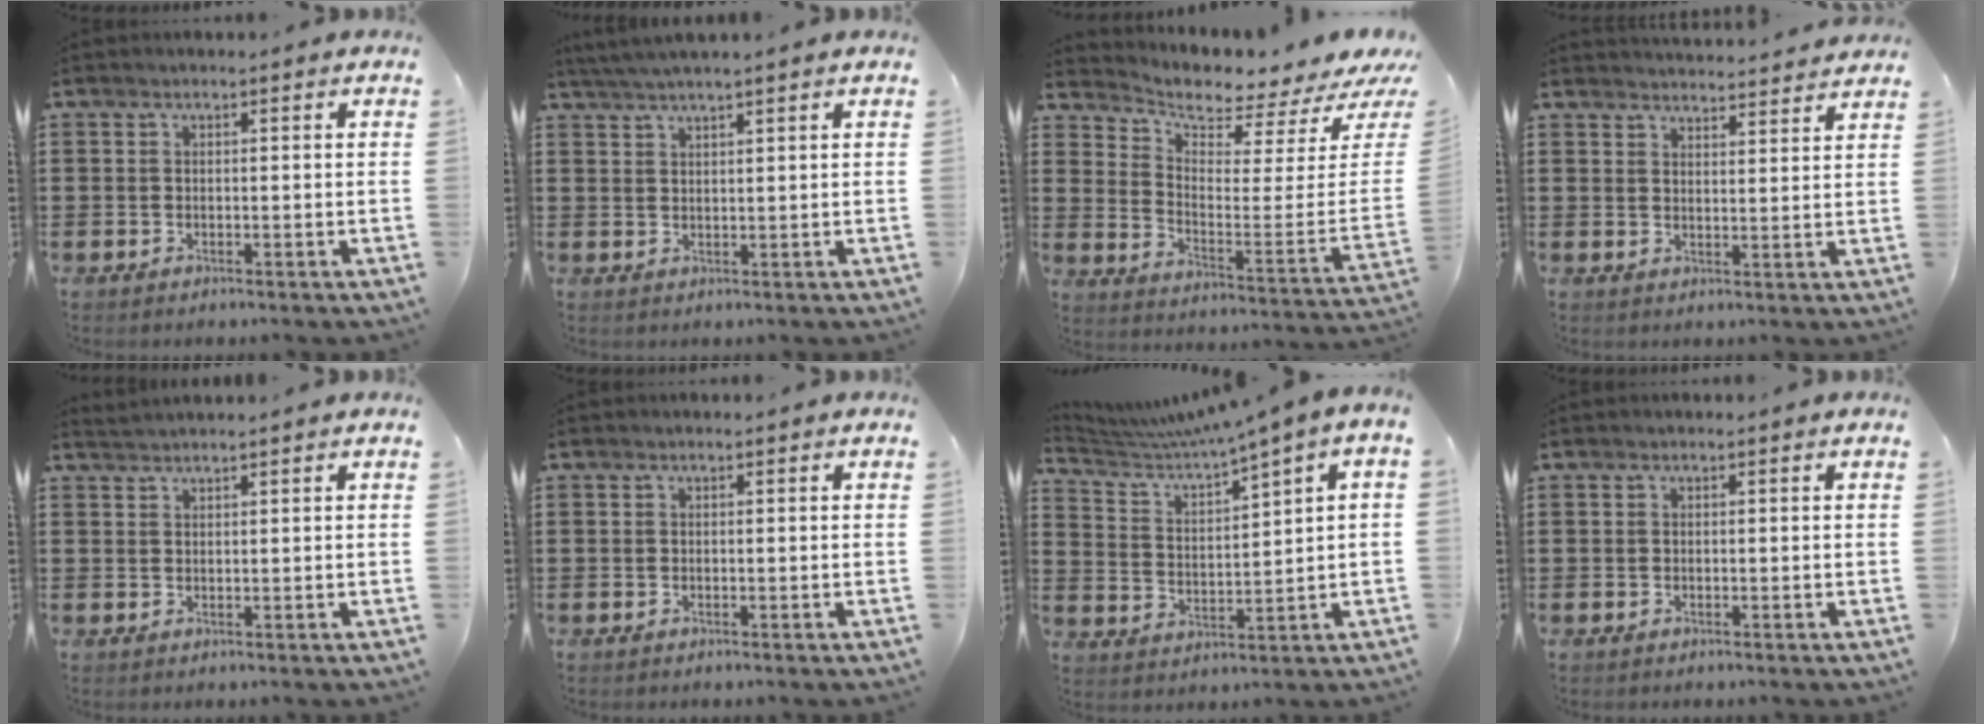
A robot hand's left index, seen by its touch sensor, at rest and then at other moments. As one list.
[{"total": 2.5, "force": [2.2, -0.5, 0.9], "torque": [-0.021, -0.001, 0.044]}, {"total": 3.6, "force": [3.5, 0.3, 1.0], "torque": [-0.038, -0.052, 0.053]}, {"total": 3.5, "force": [3.5, -0.4, 0.0], "torque": [-0.002, -0.023, 0.063]}, {"total": 1.3, "force": [1.3, -0.5, 0.1], "torque": [-0.003, -0.003, 0.026]}, {"total": 0.0}, {"total": 3.2, "force": [2.5, -0.2, 2.1], "torque": [-0.060, -0.028, 0.031]}, {"total": 0.0}]